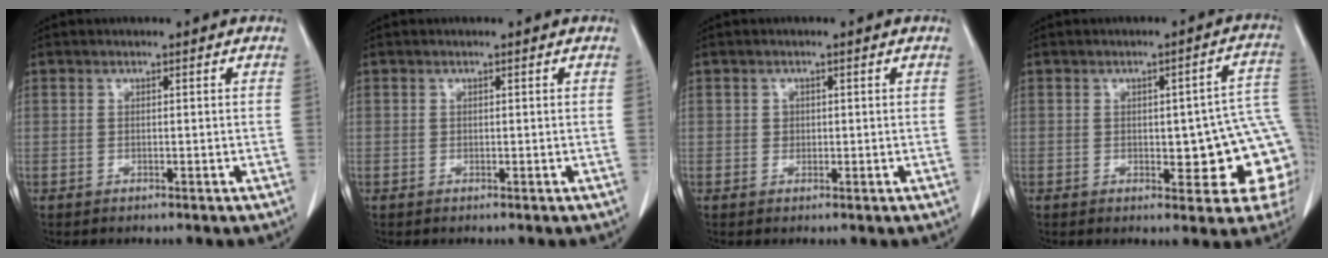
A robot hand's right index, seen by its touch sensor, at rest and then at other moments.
{"total": 0.0}
{"total": 1.0, "force": [0.1, 1.0, 0.2], "torque": [0.002, 0.005, 0.004]}
{"total": 13.1, "force": [-1.4, 4.5, 12.2], "torque": [-0.108, 0.021, -0.007]}